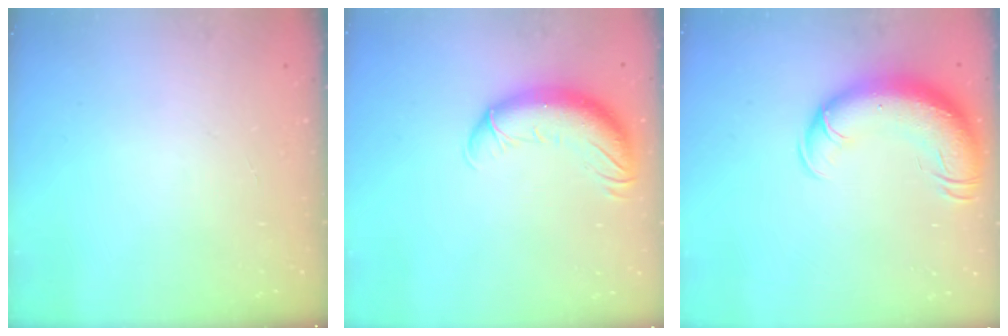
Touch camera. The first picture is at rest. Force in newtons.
{"total": 13.4, "press": 13.0, "slide": 3.2}
{"total": 15.1, "press": 14.7, "slide": 3.6}